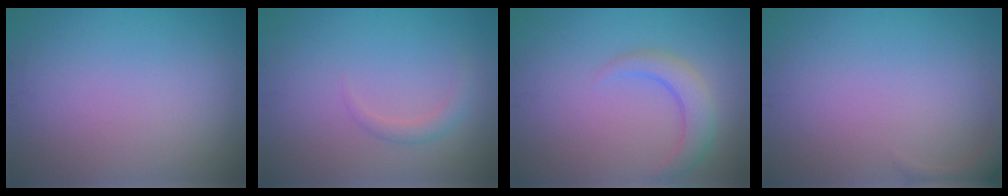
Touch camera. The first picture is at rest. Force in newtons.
{"total": 1.4, "press": 1.4, "slide": 0.1}
{"total": 3.0, "press": 3.0, "slide": 0.3}
{"total": 1.7, "press": 1.7, "slide": 0.2}